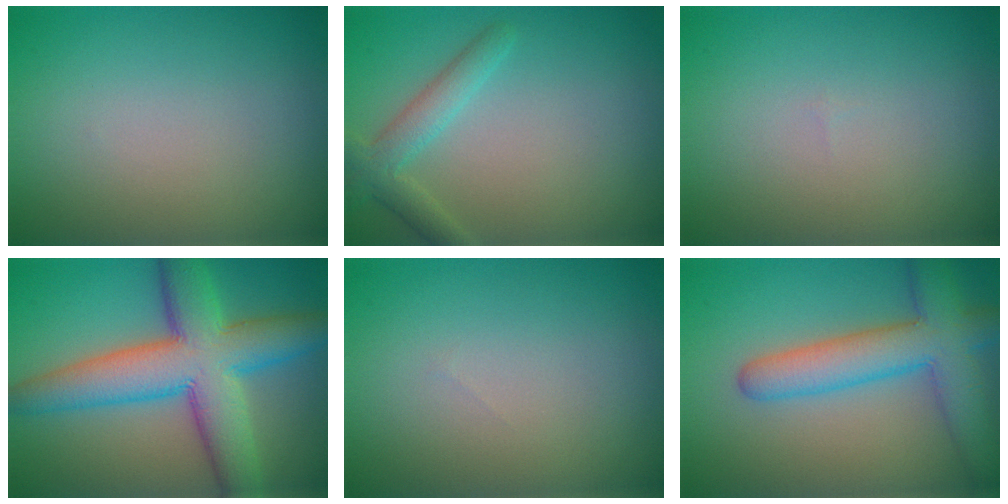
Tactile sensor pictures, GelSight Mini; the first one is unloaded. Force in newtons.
{"total": 2.8, "press": 2.8, "slide": 0.0}
{"total": 0.0}
{"total": 10.0, "press": 10.0, "slide": 0.4}
{"total": 0.0}
{"total": 6.6, "press": 6.6, "slide": 0.4}